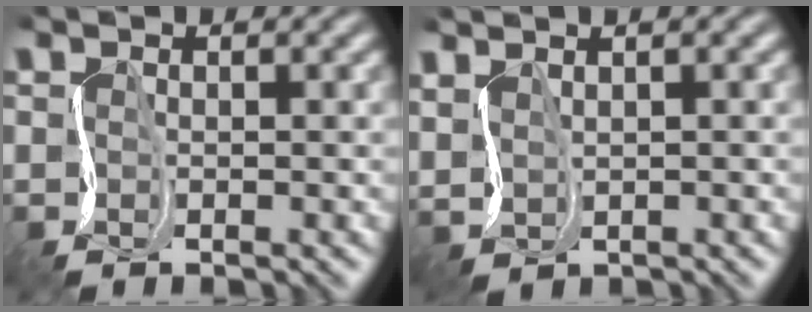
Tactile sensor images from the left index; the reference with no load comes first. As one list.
[{"total": 2.2, "force": [1.6, 0.7, 1.3], "torque": [-0.040, 0.009, 0.036]}]